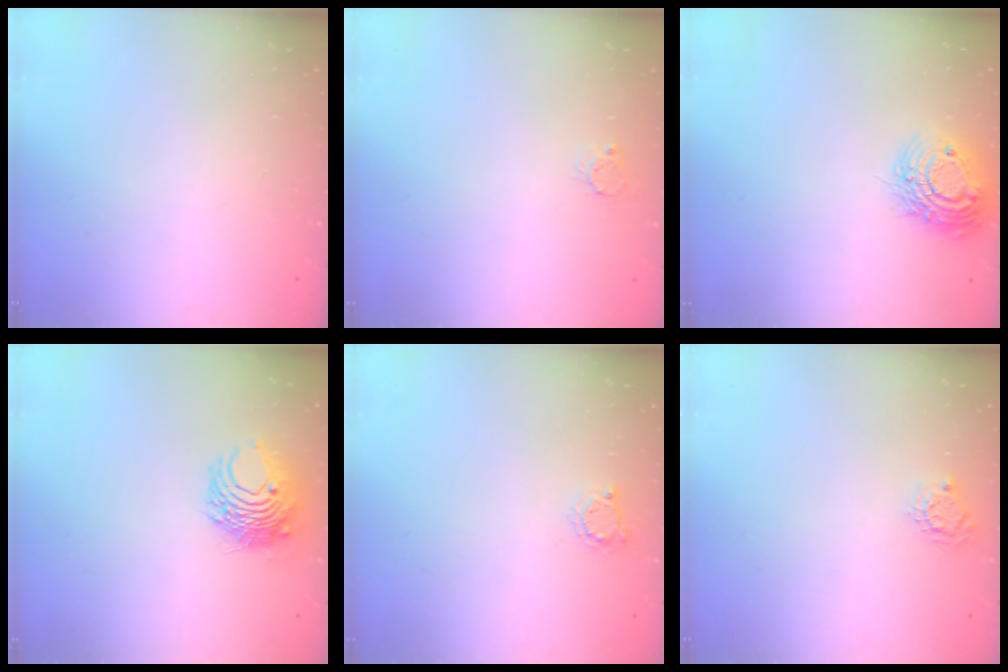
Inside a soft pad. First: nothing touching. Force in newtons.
{"total": 3.2, "press": 3.2, "slide": 0.1}
{"total": 13.9, "press": 13.9, "slide": 1.0}
{"total": 8.3, "press": 8.2, "slide": 0.3}
{"total": 3.8, "press": 3.7, "slide": 0.4}
{"total": 5.4, "press": 5.4, "slide": 0.3}